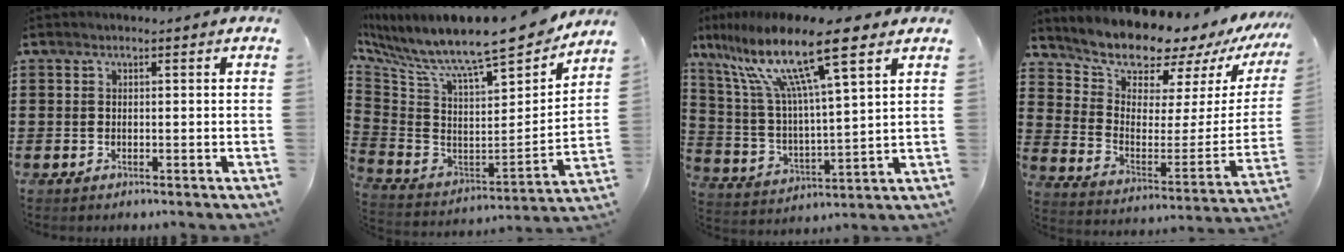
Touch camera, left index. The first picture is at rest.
{"total": 11.2, "force": [9.5, 1.4, 5.9], "torque": [-0.131, -0.082, 0.151]}
{"total": 14.1, "force": [9.2, 1.8, 10.5], "torque": [-0.228, -0.041, 0.150]}
{"total": 10.2, "force": [9.7, 2.4, 2.0], "torque": [-0.065, -0.091, 0.164]}